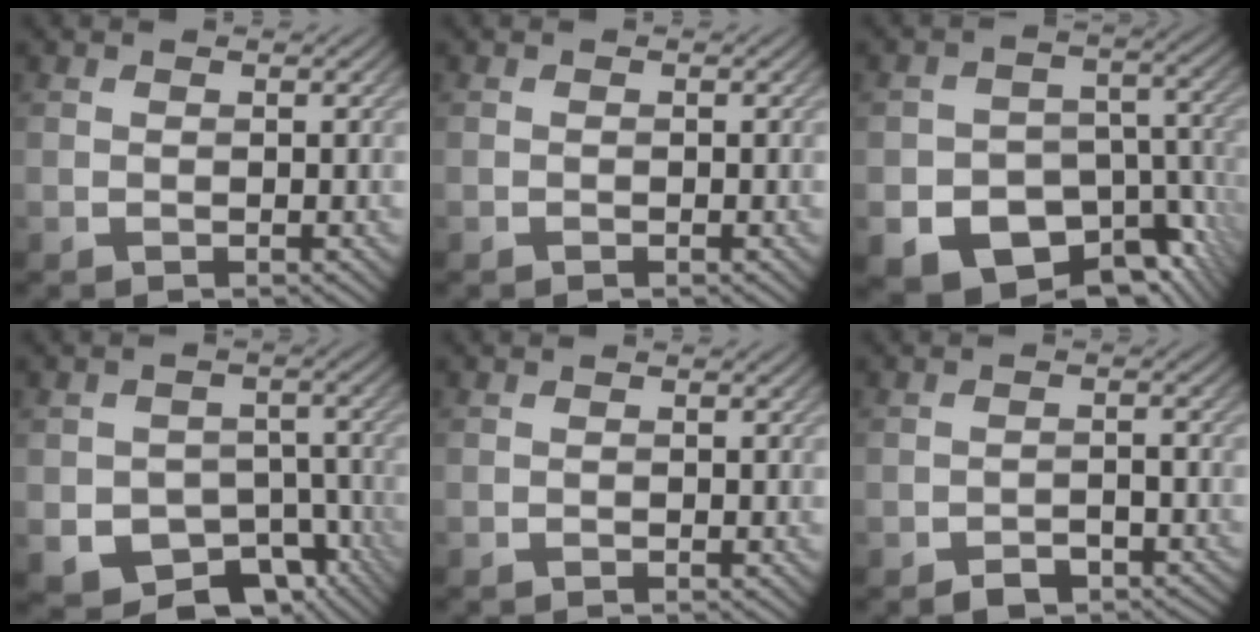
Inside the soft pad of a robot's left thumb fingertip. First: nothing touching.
{"total": 0.0}
{"total": 15.1, "force": [-8.8, 10.0, 7.2], "torque": [-0.115, -0.038, -0.114]}
{"total": 10.6, "force": [-5.6, 7.5, 5.0], "torque": [-0.074, -0.020, -0.081]}
{"total": 0.0}
{"total": 2.8, "force": [-2.1, 1.4, 1.3], "torque": [-0.018, 0.002, -0.034]}